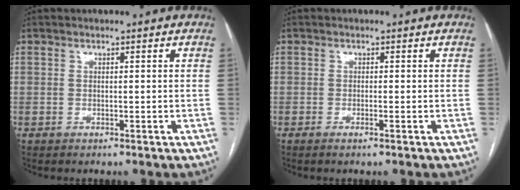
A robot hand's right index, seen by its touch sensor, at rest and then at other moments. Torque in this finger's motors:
{"motor_torque": [0.13, 0.12, -0.03, 0.00]}